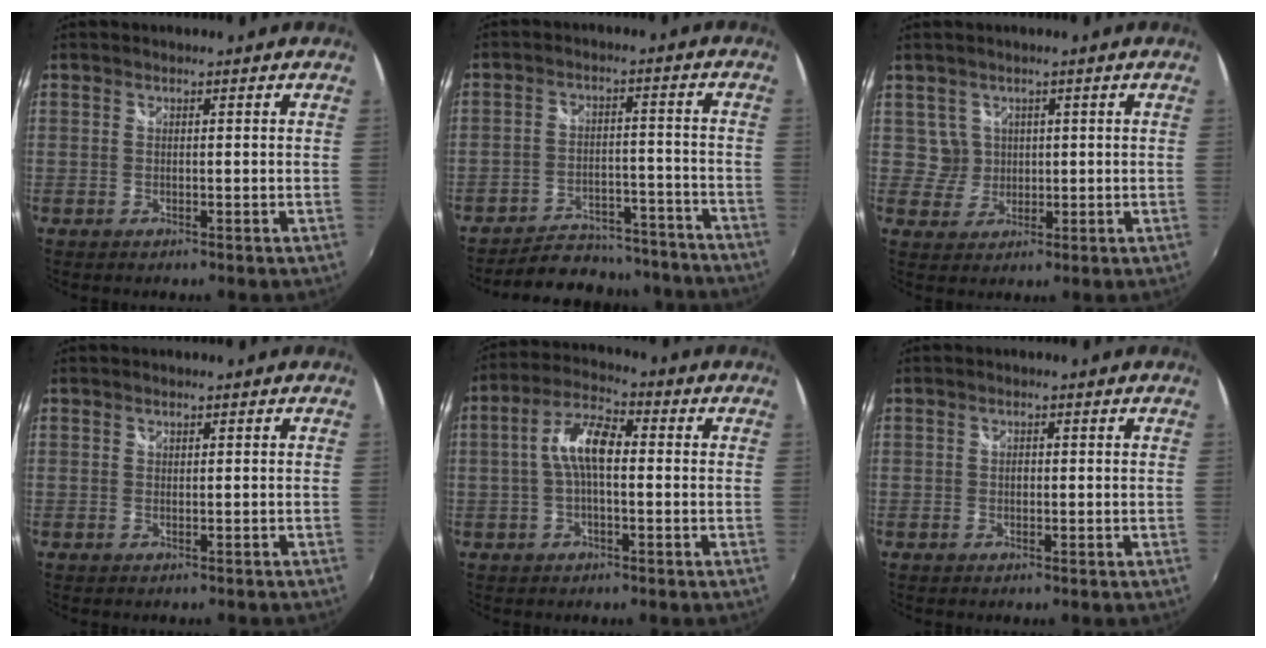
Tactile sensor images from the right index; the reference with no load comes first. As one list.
[{"total": 19.4, "force": [-17.5, 6.6, 5.2], "torque": [-0.110, 0.033, -0.215]}, {"total": 3.3, "force": [0.9, 3.2, -0.1], "torque": [0.011, 0.010, 0.015]}, {"total": 0.0}, {"total": 7.7, "force": [-0.2, 2.9, 7.1], "torque": [-0.146, 0.021, -0.006]}, {"total": 0.7, "force": [-0.1, 0.6, 0.4], "torque": [-0.006, 0.001, -0.004]}]